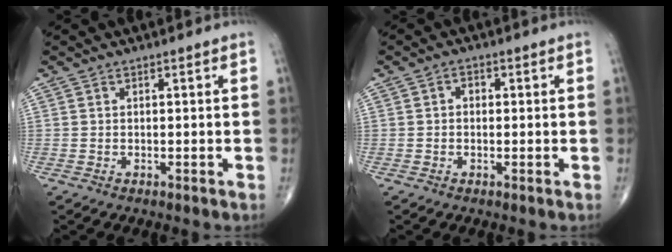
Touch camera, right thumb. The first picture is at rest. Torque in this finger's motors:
{"motor_torque": [-0.66, 0.05, 0.31, 0.02, 0.05]}